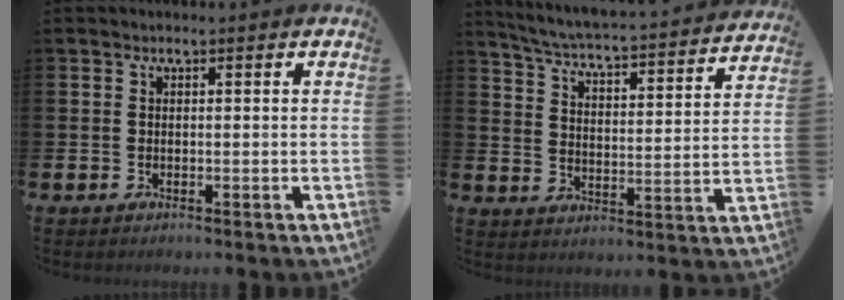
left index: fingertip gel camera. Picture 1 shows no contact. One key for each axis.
{"total": 4.5, "fx": 4.3, "fy": -0.1, "fz": 1.3, "tx": -0.051, "ty": -0.045, "tz": 0.064}